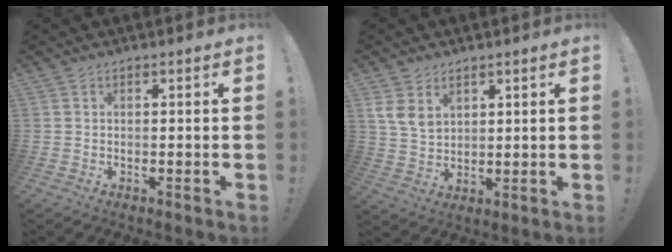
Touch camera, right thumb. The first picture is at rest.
{"total": 7.7, "force": [4.4, 5.2, 3.7], "torque": [-0.062, -0.016, 0.086]}